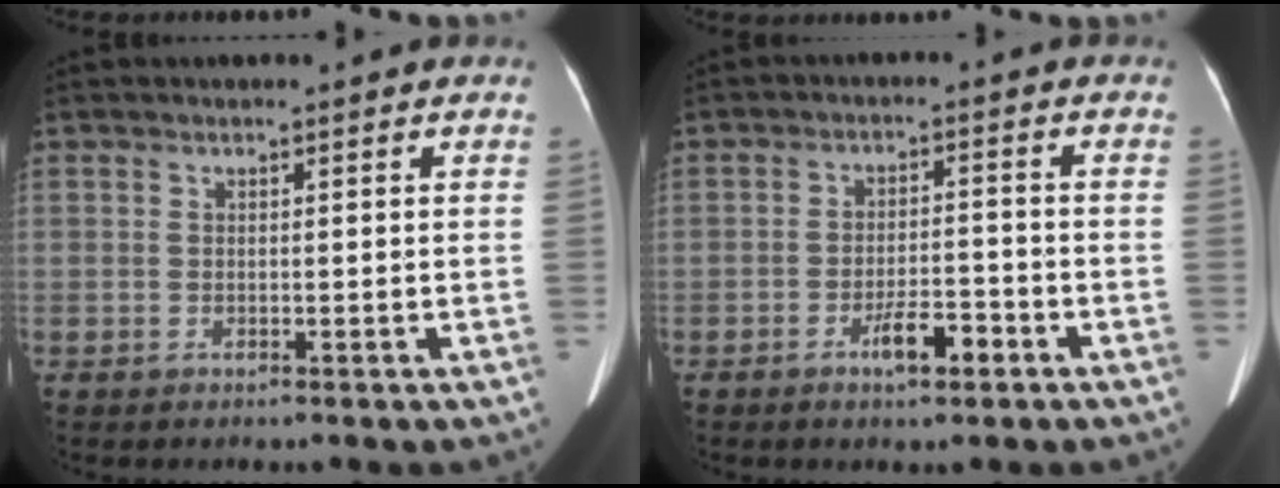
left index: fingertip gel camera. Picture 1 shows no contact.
{"total": 4.8, "force": [-2.8, 1.2, 3.7], "torque": [-0.066, 0.001, -0.047]}